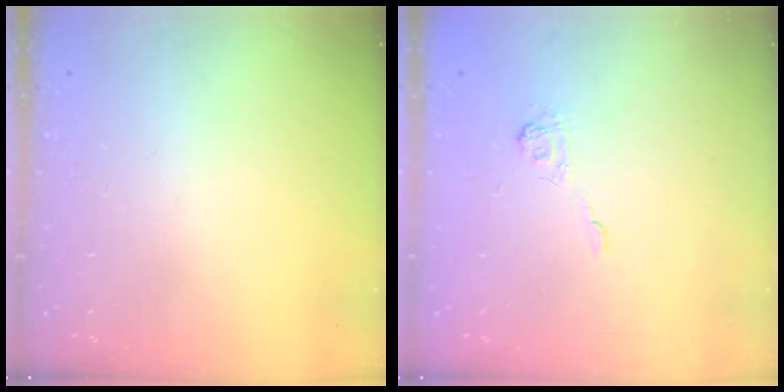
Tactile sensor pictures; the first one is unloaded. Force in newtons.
{"total": 2.5, "press": 2.1, "slide": 1.4}